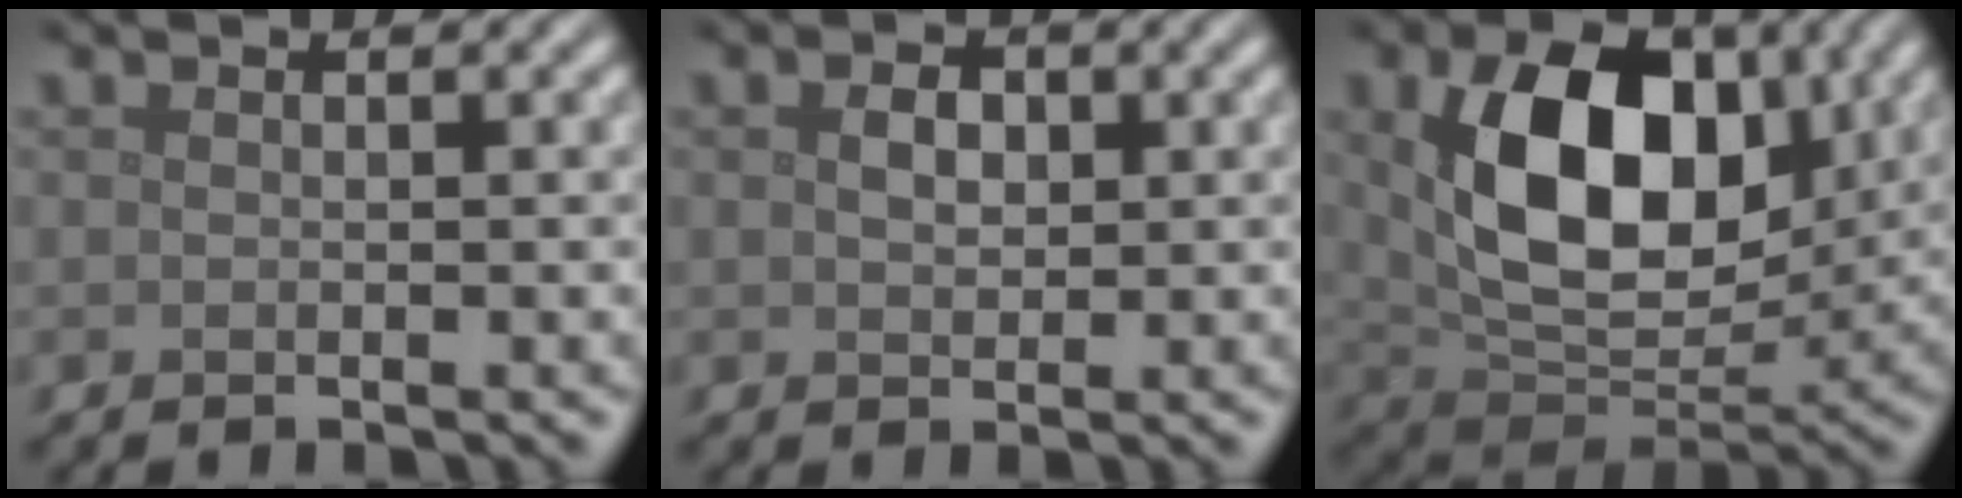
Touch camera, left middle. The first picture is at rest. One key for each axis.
{"total": 1.7, "fx": 0.4, "fy": 1.2, "fz": 1.1, "tx": -0.022, "ty": 0.000, "tz": 0.006}
{"total": 11.2, "fx": 2.5, "fy": 7.1, "fz": 8.4, "tx": -0.151, "ty": -0.011, "tz": 0.051}